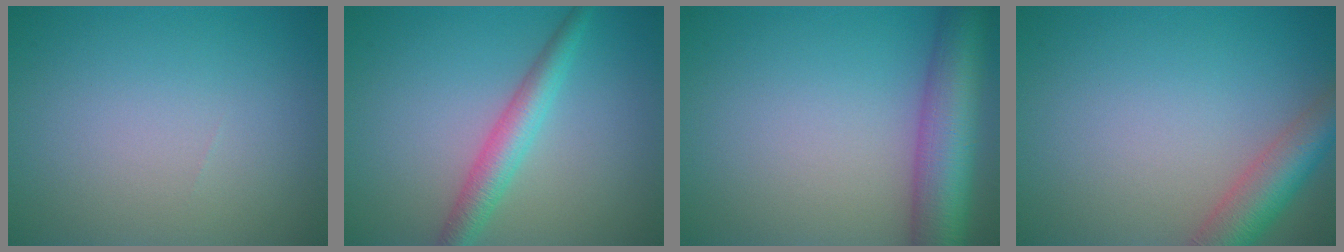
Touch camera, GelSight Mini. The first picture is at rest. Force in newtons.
{"total": 3.4, "press": 3.4, "slide": 0.0}
{"total": 8.4, "press": 8.4, "slide": 0.3}
{"total": 5.0, "press": 5.0, "slide": 0.3}